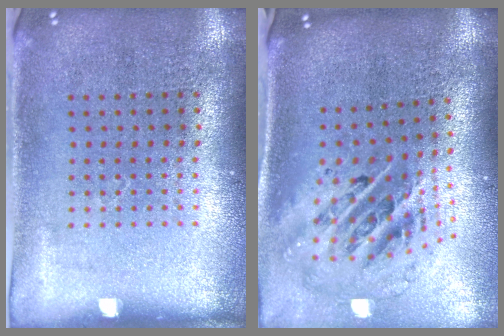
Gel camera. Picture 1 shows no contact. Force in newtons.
{"total": 2.6, "press": 1.8, "slide": 1.9}